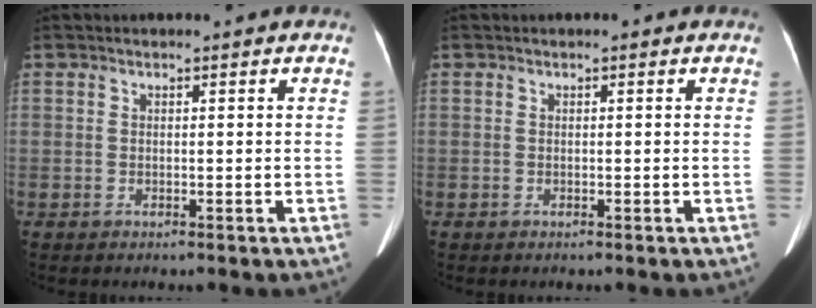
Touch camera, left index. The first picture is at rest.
{"total": 0.0}